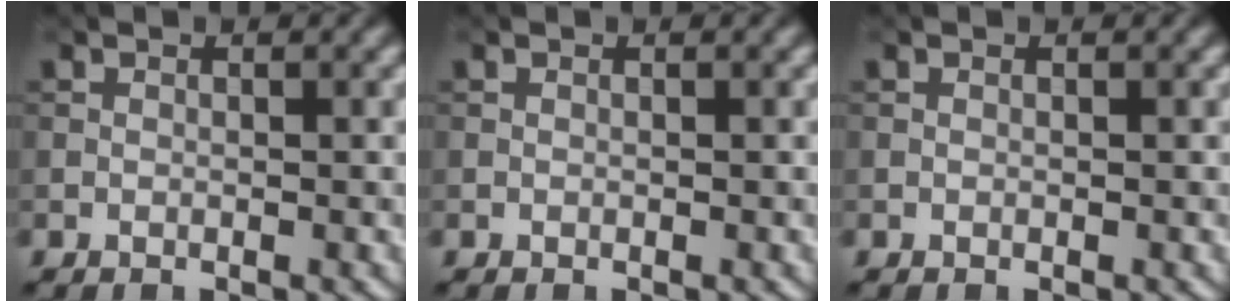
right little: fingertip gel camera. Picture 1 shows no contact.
{"total": 0.0}
{"total": 0.0}